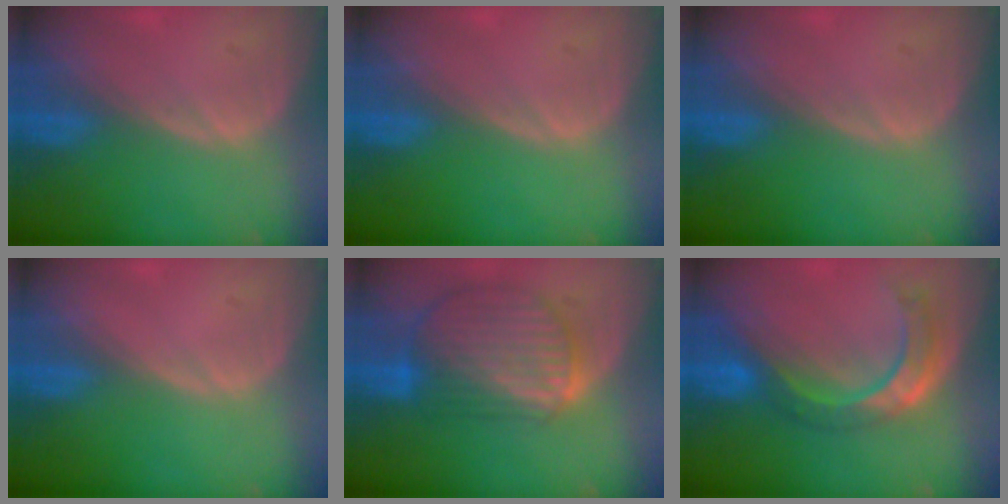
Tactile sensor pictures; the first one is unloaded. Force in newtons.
{"total": 0.0}
{"total": 0.0}
{"total": 0.0}
{"total": 10.4, "press": 8.9, "slide": 5.4}
{"total": 8.5, "press": 7.2, "slide": 4.5}